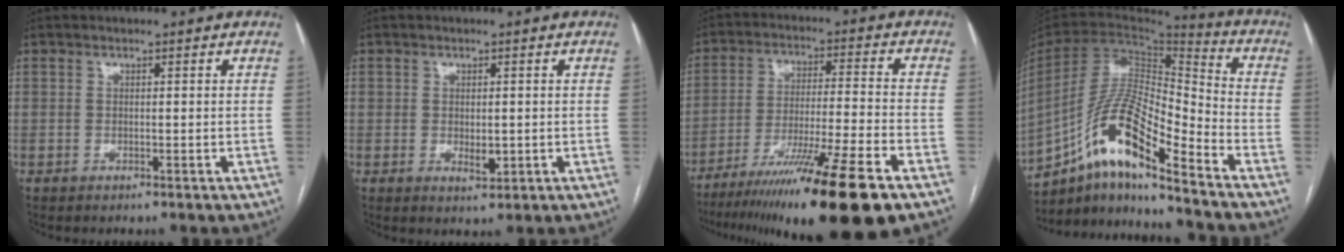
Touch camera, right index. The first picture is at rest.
{"total": 2.7, "force": [-0.2, 1.6, 2.2], "torque": [-0.032, -0.006, 0.003]}
{"total": 20.2, "force": [-14.2, -0.6, 14.4], "torque": [-0.198, -0.040, -0.236]}
{"total": 16.9, "force": [-11.0, 2.8, 12.5], "torque": [-0.247, 0.012, -0.197]}